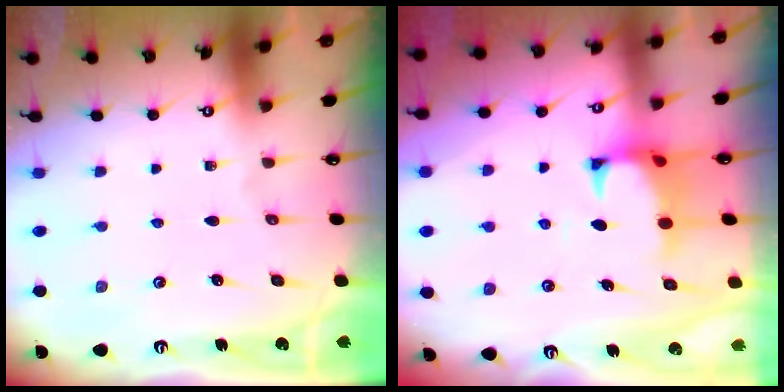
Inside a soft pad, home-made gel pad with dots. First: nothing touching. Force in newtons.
{"total": 1.0, "press": 0.1, "slide": 1.0}